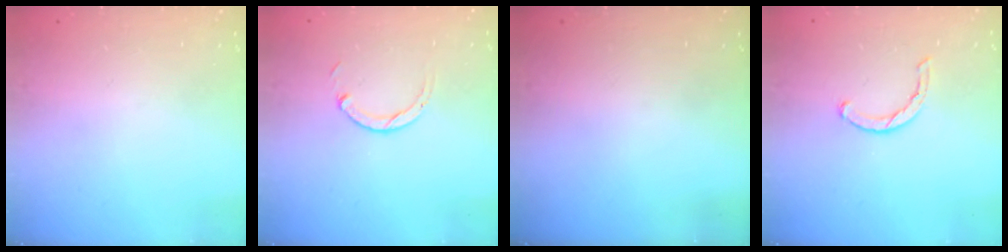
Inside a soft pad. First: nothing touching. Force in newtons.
{"total": 3.0, "press": 2.9, "slide": 0.4}
{"total": 0.0}
{"total": 1.9, "press": 1.9, "slide": 0.3}